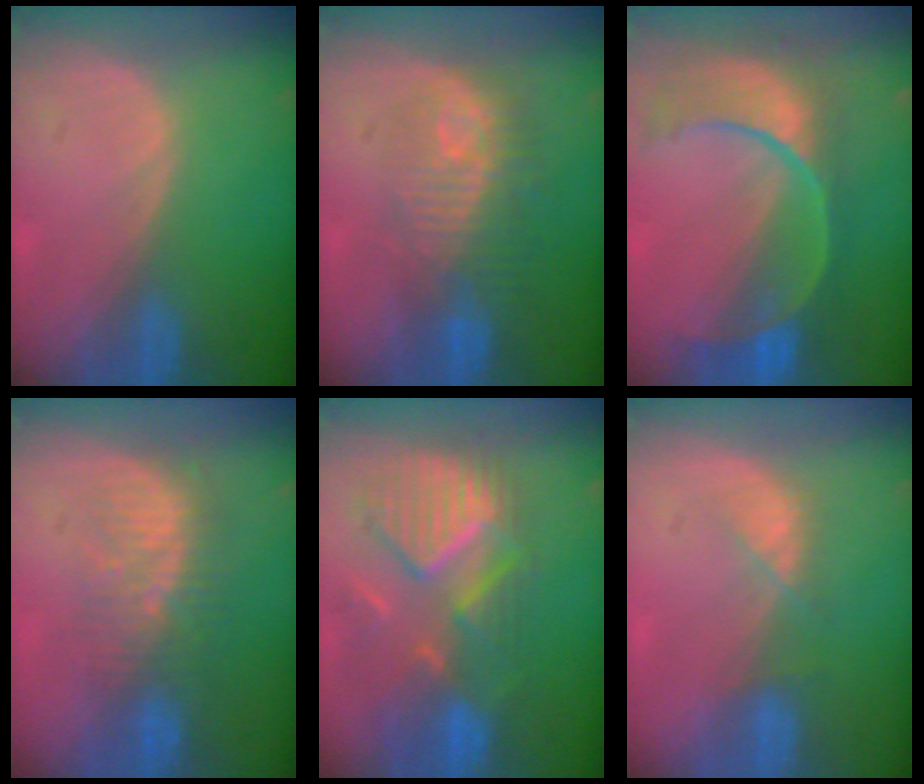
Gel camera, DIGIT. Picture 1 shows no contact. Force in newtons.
{"total": 9.7, "press": 8.9, "slide": 3.9}
{"total": 11.1, "press": 9.4, "slide": 6.0}
{"total": 8.1, "press": 7.7, "slide": 2.7}
{"total": 11.1, "press": 10.0, "slide": 4.9}
{"total": 2.9, "press": 2.9, "slide": 0.7}